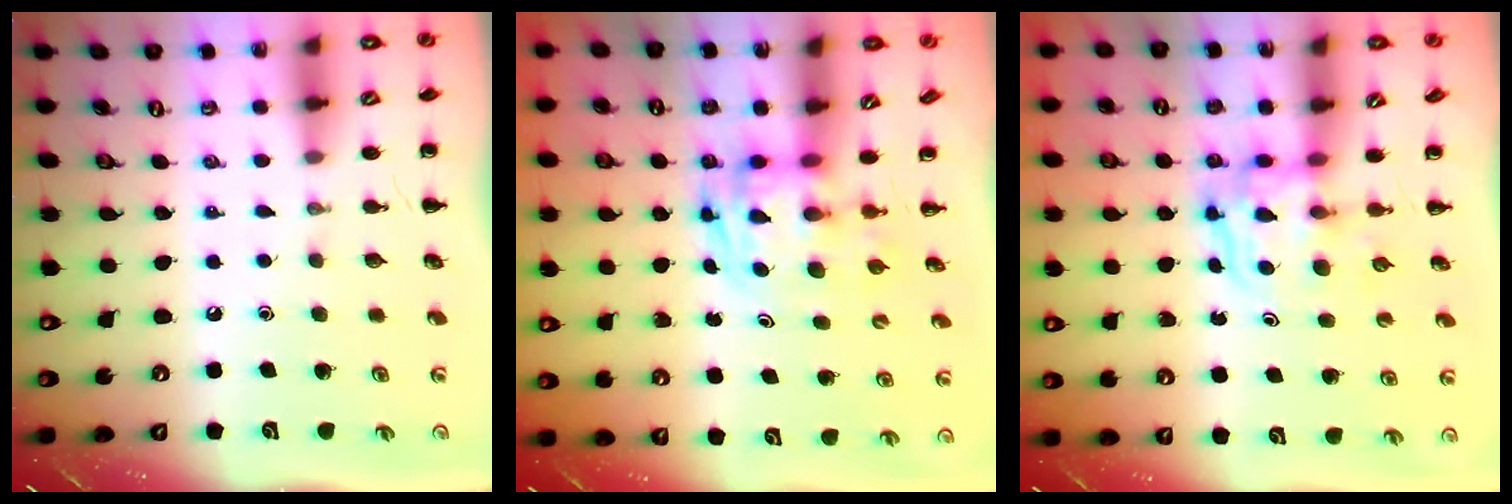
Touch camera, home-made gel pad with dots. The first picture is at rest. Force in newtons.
{"total": 2.8, "press": 2.8, "slide": 0.5}
{"total": 3.6, "press": 3.6, "slide": 0.2}